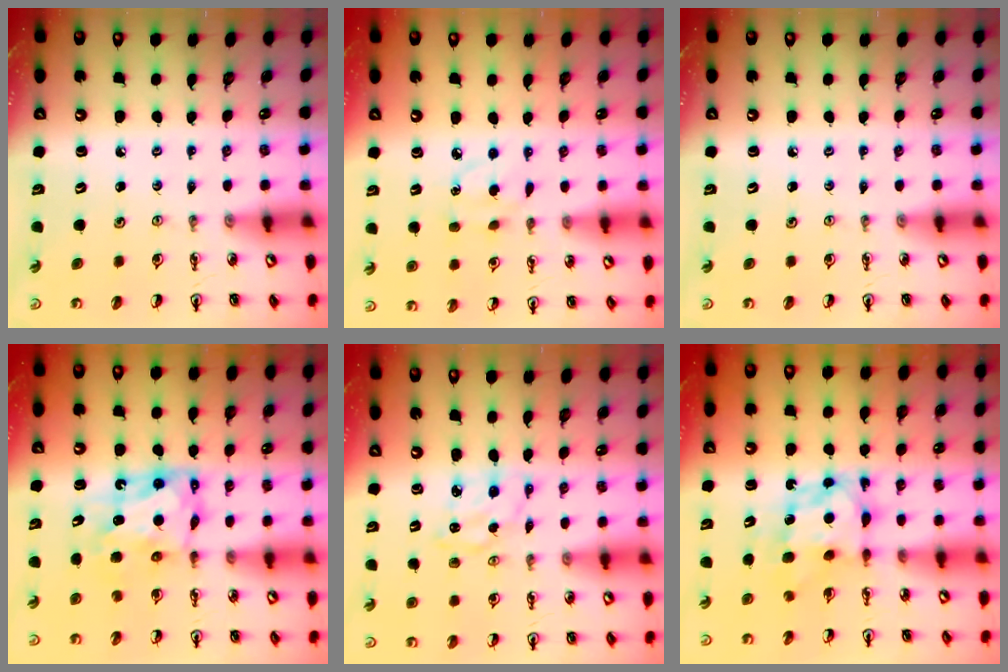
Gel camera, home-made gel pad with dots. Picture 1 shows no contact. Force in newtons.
{"total": 6.0, "press": 6.0, "slide": 0.7}
{"total": 0.0}
{"total": 7.2, "press": 7.2, "slide": 0.0}
{"total": 2.5, "press": 2.5, "slide": 0.3}
{"total": 7.1, "press": 7.0, "slide": 0.6}